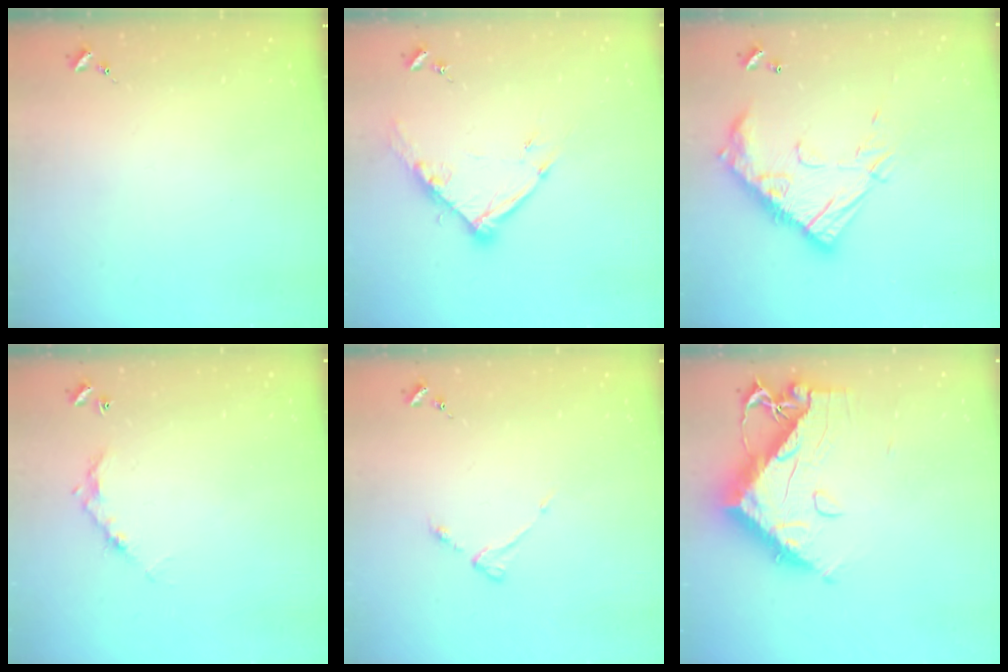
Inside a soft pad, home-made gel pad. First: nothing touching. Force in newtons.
{"total": 11.2, "press": 11.2, "slide": 1.0}
{"total": 20.4, "press": 20.4, "slide": 1.5}
{"total": 5.8, "press": 5.8, "slide": 0.3}
{"total": 5.2, "press": 5.2, "slide": 0.6}
{"total": 16.3, "press": 16.2, "slide": 1.6}